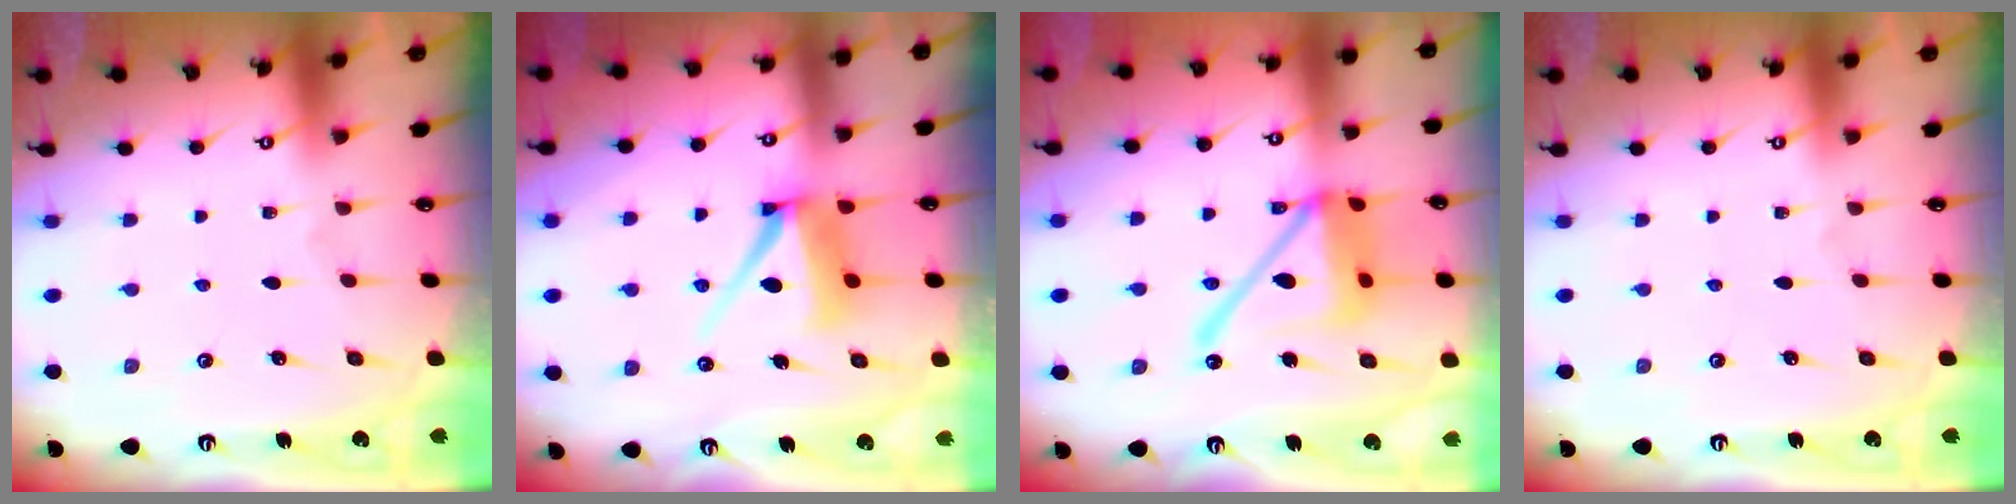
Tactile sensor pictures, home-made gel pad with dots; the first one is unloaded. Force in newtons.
{"total": 9.9, "press": 9.9, "slide": 1.2}
{"total": 18.2, "press": 18.1, "slide": 1.6}
{"total": 0.0}